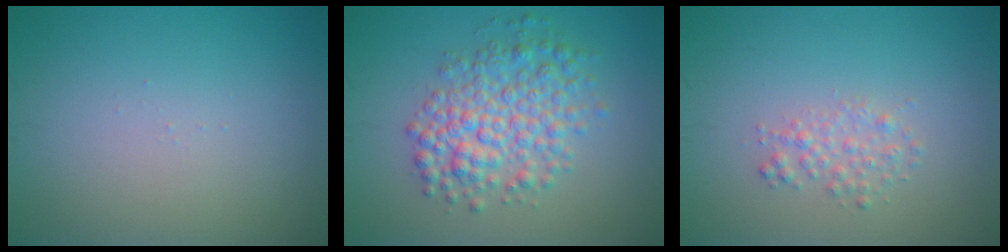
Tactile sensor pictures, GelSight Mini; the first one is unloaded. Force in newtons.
{"total": 5.4, "press": 5.4, "slide": 0.1}
{"total": 1.6, "press": 1.6, "slide": 0.1}